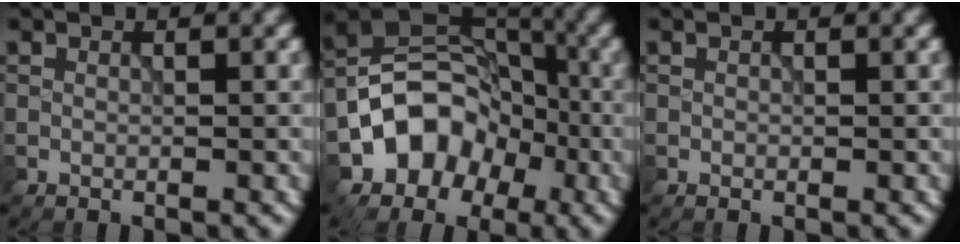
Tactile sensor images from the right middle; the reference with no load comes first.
{"total": 7.3, "force": [-3.1, 5.9, 3.1], "torque": [-0.019, 0.010, -0.062]}
{"total": 0.0}